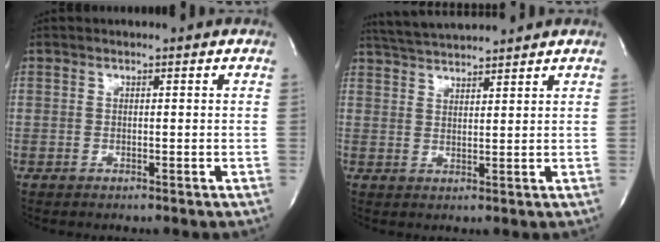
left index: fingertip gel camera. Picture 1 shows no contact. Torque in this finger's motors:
{"motor_torque": [0.01, -0.21, 0.18, 0.13]}